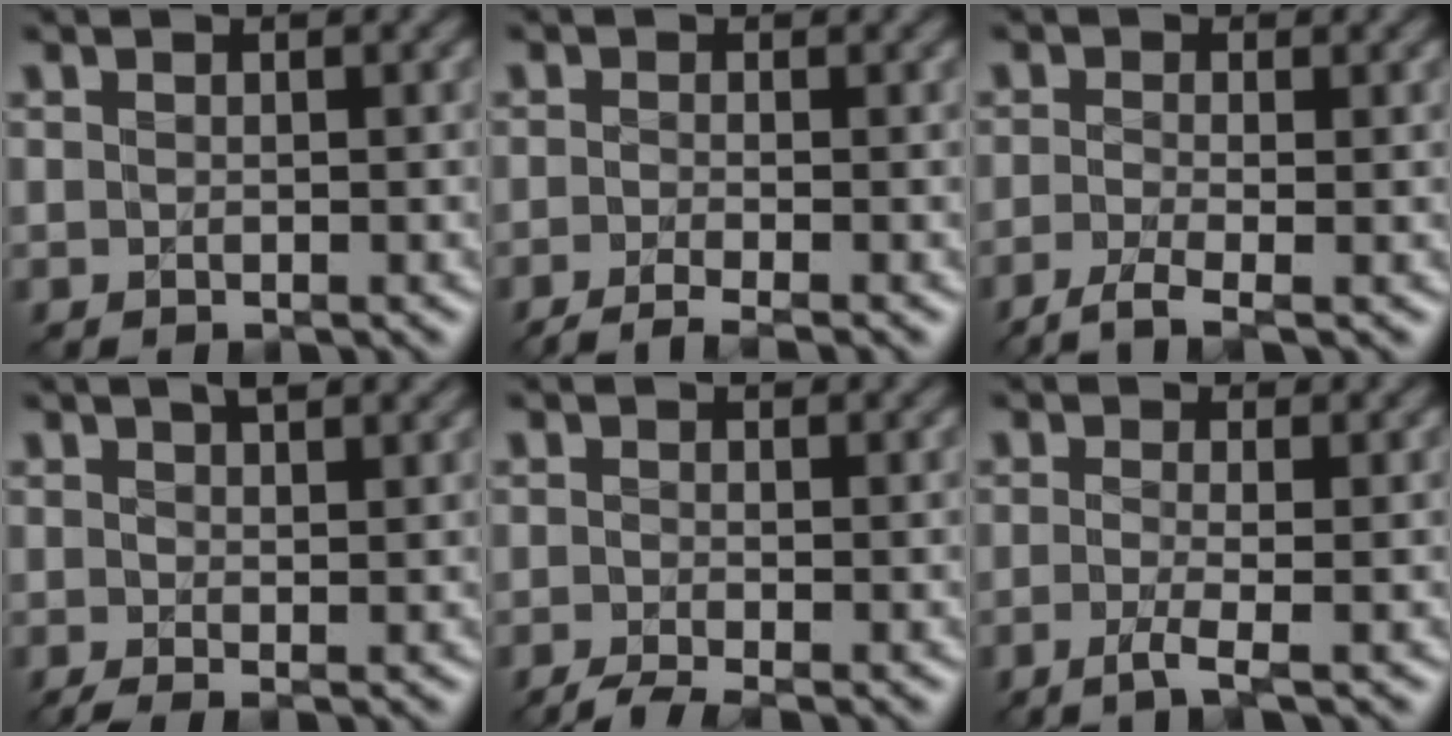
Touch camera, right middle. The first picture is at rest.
{"total": 2.4, "force": [-1.5, 0.6, 1.8], "torque": [-0.024, 0.000, -0.039]}
{"total": 2.6, "force": [-1.4, 0.7, 2.0], "torque": [-0.042, -0.002, -0.042]}
{"total": 3.5, "force": [1.0, 1.1, 3.2], "torque": [-0.038, 0.010, 0.008]}
{"total": 2.1, "force": [-1.2, 0.5, 1.6], "torque": [-0.027, 0.002, -0.033]}
{"total": 2.2, "force": [-0.6, 0.5, 2.0], "torque": [-0.037, -0.001, -0.023]}